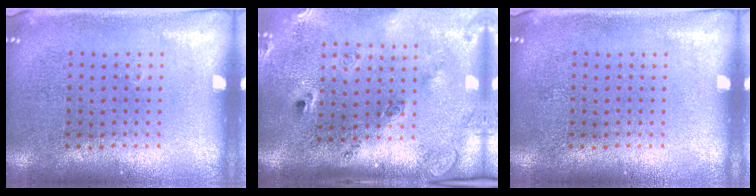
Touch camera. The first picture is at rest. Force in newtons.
{"total": 2.8, "press": 2.0, "slide": 1.9}
{"total": 0.0}